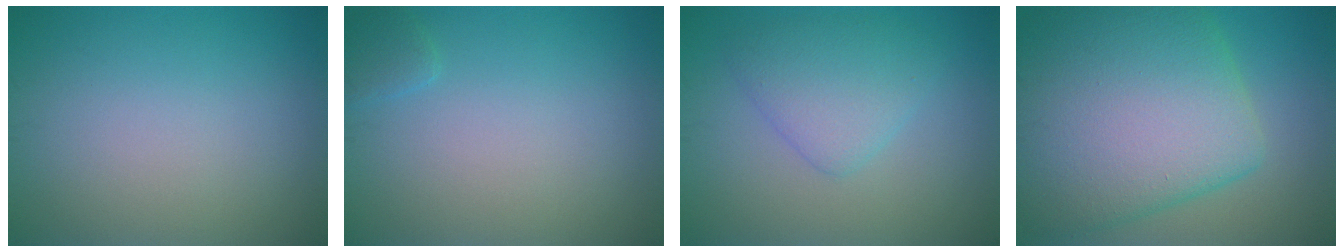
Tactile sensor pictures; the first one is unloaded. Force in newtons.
{"total": 1.0, "press": 1.0, "slide": 0.1}
{"total": 3.5, "press": 3.5, "slide": 0.2}
{"total": 12.9, "press": 12.9, "slide": 0.4}